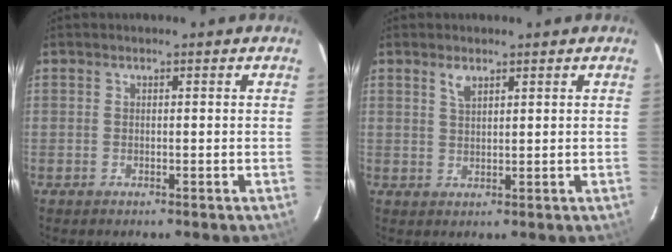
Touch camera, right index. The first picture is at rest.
{"total": 2.3, "force": [1.5, 1.0, 1.5], "torque": [-0.026, 0.003, 0.029]}